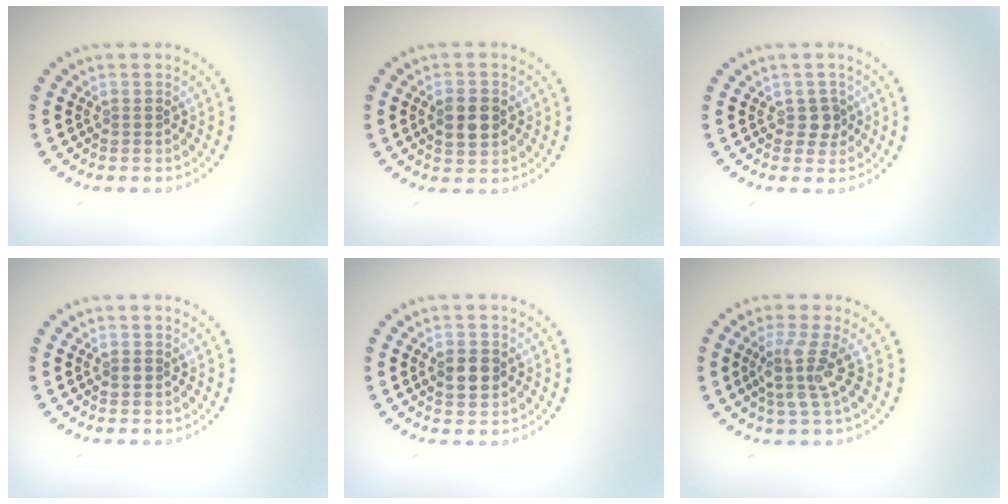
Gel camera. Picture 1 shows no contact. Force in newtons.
{"total": 2.9, "press": 2.9, "slide": 0.1}
{"total": 1.5, "press": 1.4, "slide": 0.7}
{"total": 0.6, "press": 0.6, "slide": 0.1}
{"total": 2.9, "press": 2.9, "slide": 0.1}
{"total": 3.2, "press": 2.4, "slide": 2.2}